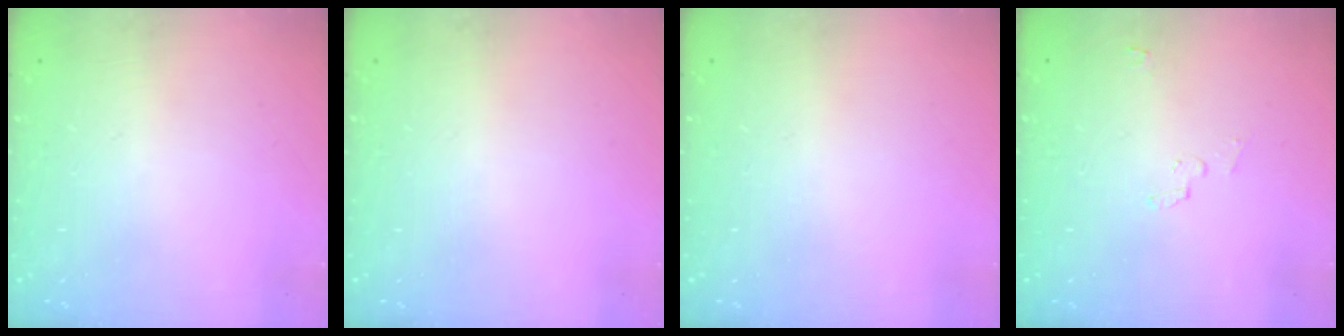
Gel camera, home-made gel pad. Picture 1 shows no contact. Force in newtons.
{"total": 0.0}
{"total": 0.0}
{"total": 2.5, "press": 2.5, "slide": 0.3}